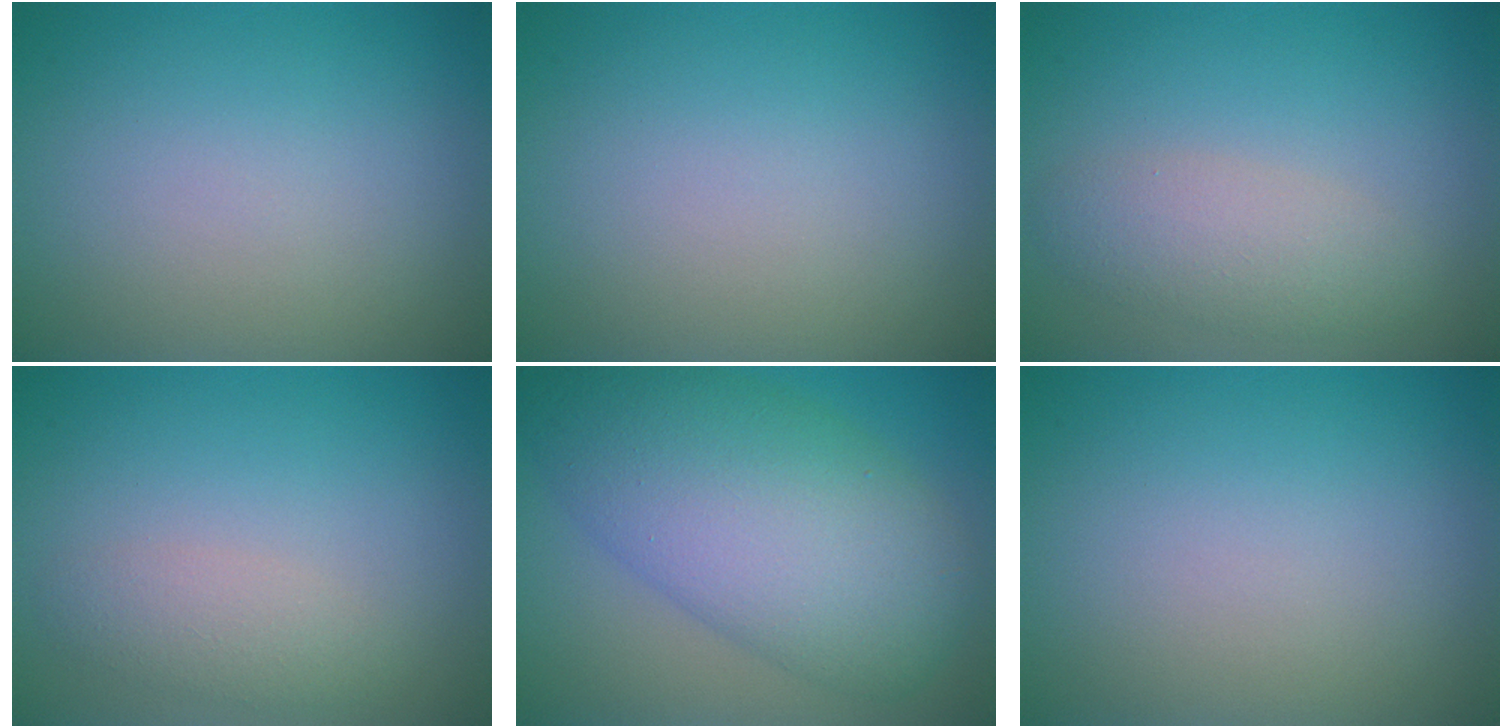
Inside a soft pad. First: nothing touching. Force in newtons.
{"total": 0.0}
{"total": 2.9, "press": 2.9, "slide": 0.2}
{"total": 1.9, "press": 1.9, "slide": 0.0}
{"total": 11.1, "press": 11.1, "slide": 0.1}
{"total": 0.0}